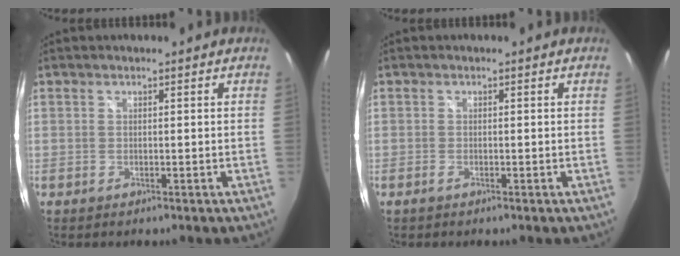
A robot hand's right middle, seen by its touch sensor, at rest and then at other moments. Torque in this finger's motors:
{"motor_torque": [-0.58, 0.13, 0.00, -0.01]}